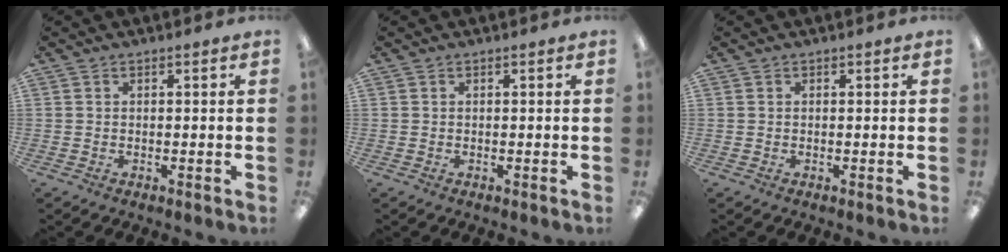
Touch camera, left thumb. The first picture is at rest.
{"total": 0.0}
{"total": 0.0}